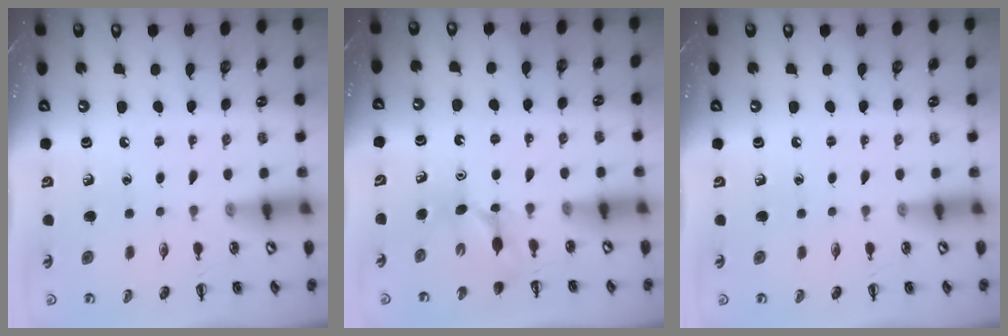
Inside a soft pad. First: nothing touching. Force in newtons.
{"total": 4.1, "press": 4.0, "slide": 1.0}
{"total": 0.0}